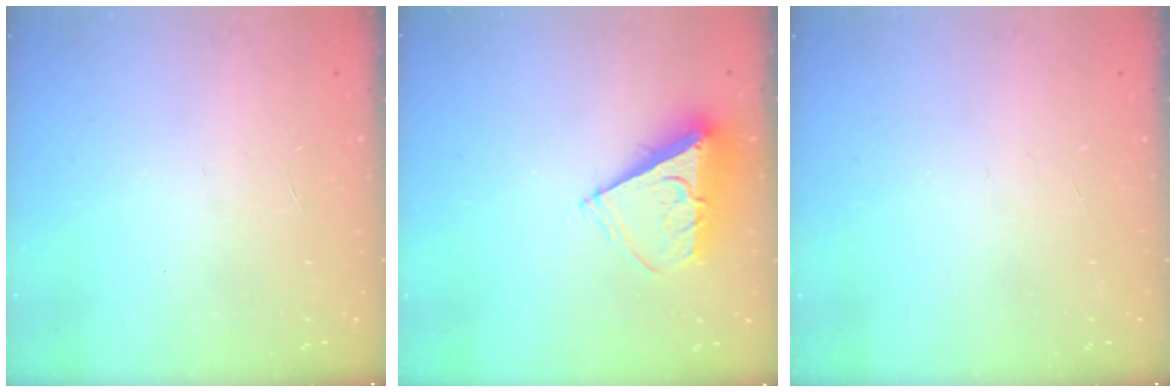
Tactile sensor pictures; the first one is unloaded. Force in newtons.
{"total": 7.5, "press": 7.5, "slide": 0.5}
{"total": 0.0}